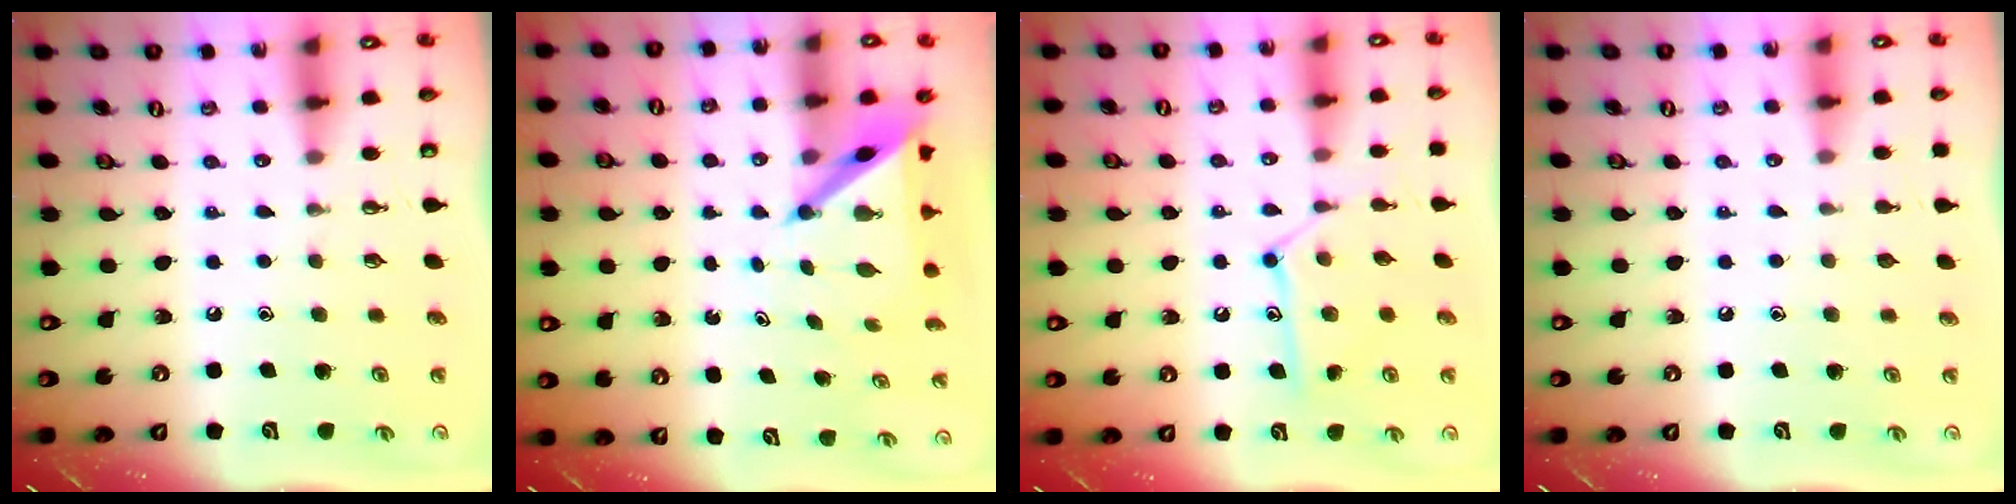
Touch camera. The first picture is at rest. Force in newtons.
{"total": 5.8, "press": 5.8, "slide": 0.4}
{"total": 12.4, "press": 12.4, "slide": 0.0}
{"total": 0.0}